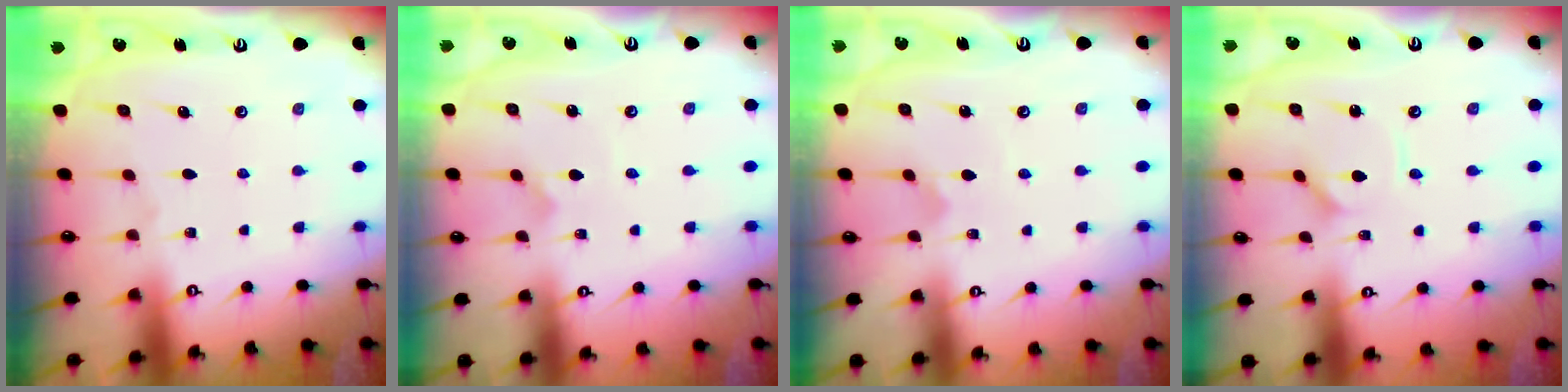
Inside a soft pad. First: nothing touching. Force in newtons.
{"total": 0.8, "press": 0.8, "slide": 0.1}
{"total": 2.0, "press": 2.0, "slide": 0.2}
{"total": 1.1, "press": 1.1, "slide": 0.2}